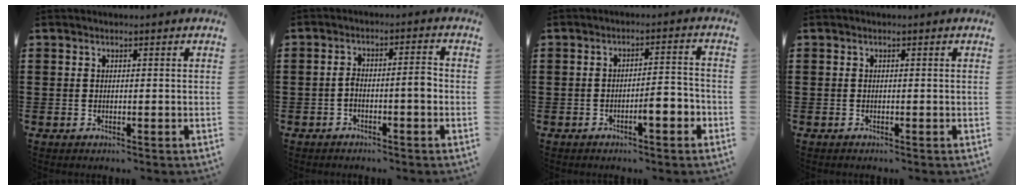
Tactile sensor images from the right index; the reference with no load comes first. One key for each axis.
{"total": 3.5, "fx": -1.2, "fy": 0.7, "fz": 3.2, "tx": -0.060, "ty": 0.004, "tz": -0.024}
{"total": 4.2, "fx": -2.1, "fy": 0.9, "fz": 3.6, "tx": -0.052, "ty": 0.002, "tz": -0.041}
{"total": 0.0}